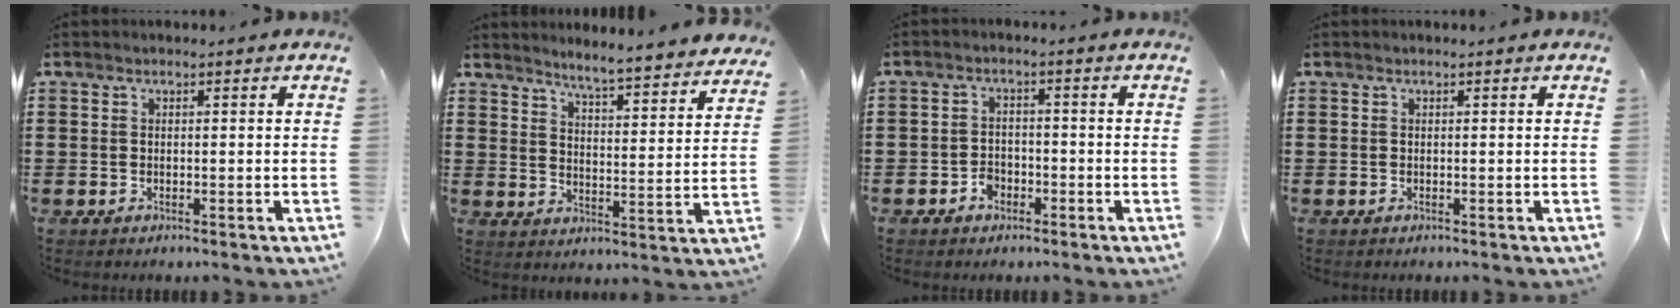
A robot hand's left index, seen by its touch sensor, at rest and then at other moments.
{"total": 4.5, "force": [4.3, -1.0, 0.6], "torque": [-0.034, -0.039, 0.069]}
{"total": 2.4, "force": [-1.6, 1.6, 0.8], "torque": [-0.020, 0.003, -0.035]}
{"total": 0.0}